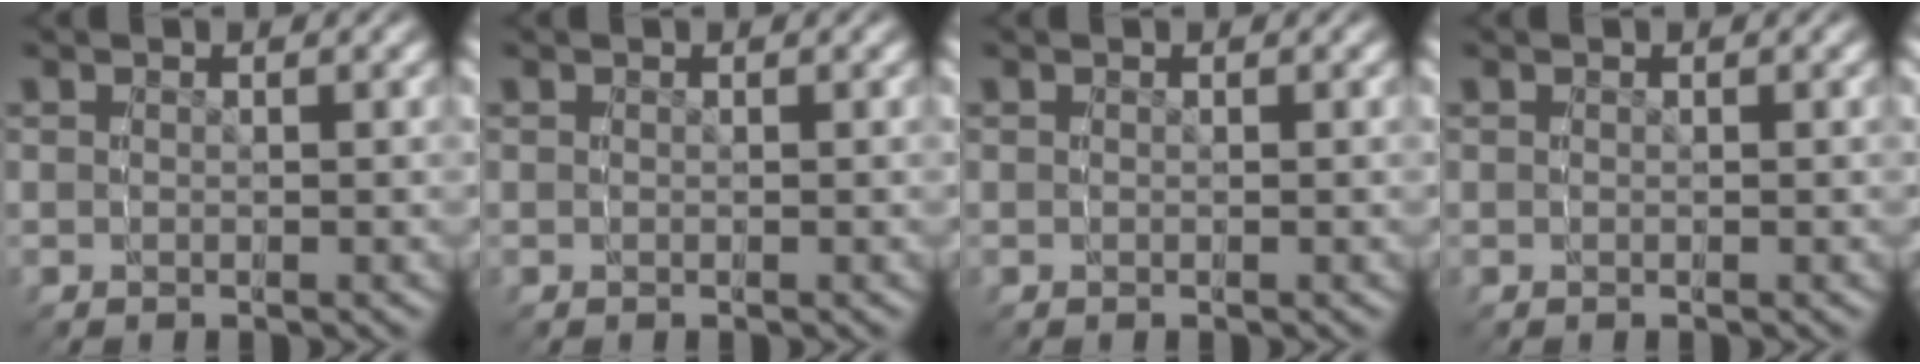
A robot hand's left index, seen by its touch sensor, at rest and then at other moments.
{"total": 0.0}
{"total": 0.0}
{"total": 0.0}